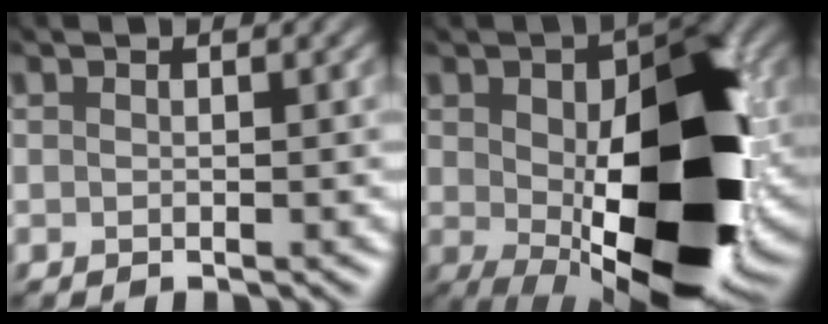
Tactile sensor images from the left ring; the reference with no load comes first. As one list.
[{"total": 15.9, "force": [-1.2, 8.0, 13.8], "torque": [-0.198, -0.024, -0.010]}]